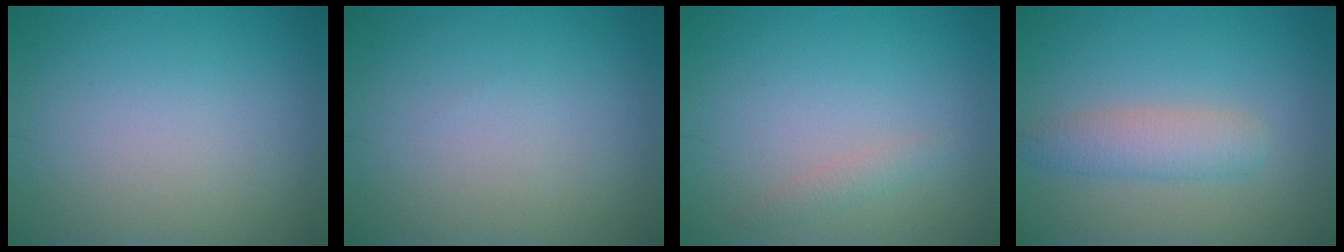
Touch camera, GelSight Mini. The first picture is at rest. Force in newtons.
{"total": 0.0}
{"total": 1.0, "press": 1.0, "slide": 0.0}
{"total": 3.1, "press": 3.1, "slide": 0.2}